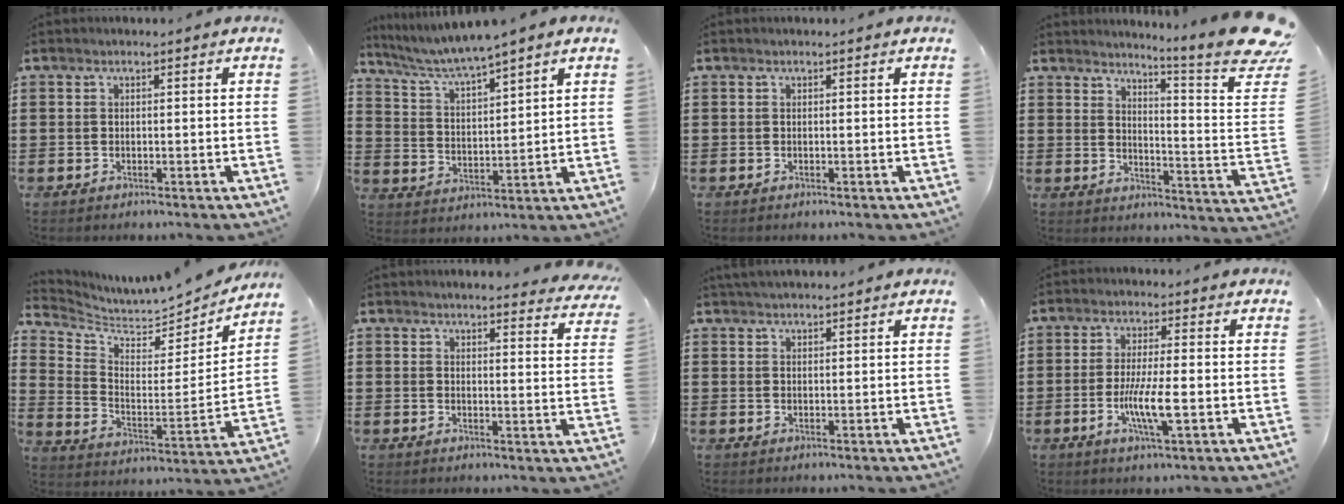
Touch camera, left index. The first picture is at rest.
{"total": 4.9, "force": [4.3, -0.6, 2.2], "torque": [-0.062, -0.030, 0.068]}
{"total": 0.0}
{"total": 8.6, "force": [6.9, -0.7, 5.1], "torque": [-0.091, -0.060, 0.111]}
{"total": 4.4, "force": [4.1, 1.2, 0.7], "torque": [-0.045, -0.042, 0.066]}
{"total": 3.1, "force": [3.1, -0.3, 0.5], "torque": [-0.015, -0.019, 0.053]}
{"total": 1.8, "force": [1.8, 0.2, 0.5], "torque": [-0.012, 0.002, 0.035]}
{"total": 6.5, "force": [-1.5, 0.9, 6.3], "torque": [-0.120, -0.010, -0.029]}